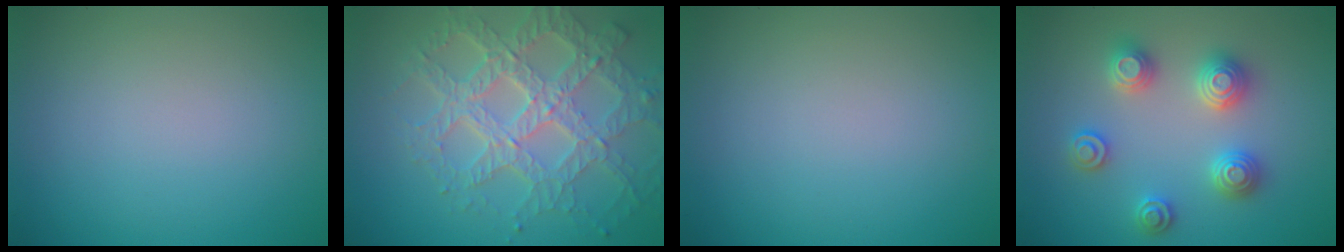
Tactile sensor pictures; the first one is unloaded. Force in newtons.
{"total": 7.8, "press": 5.5, "slide": 5.5}
{"total": 0.0}
{"total": 4.4, "press": 4.4, "slide": 0.6}